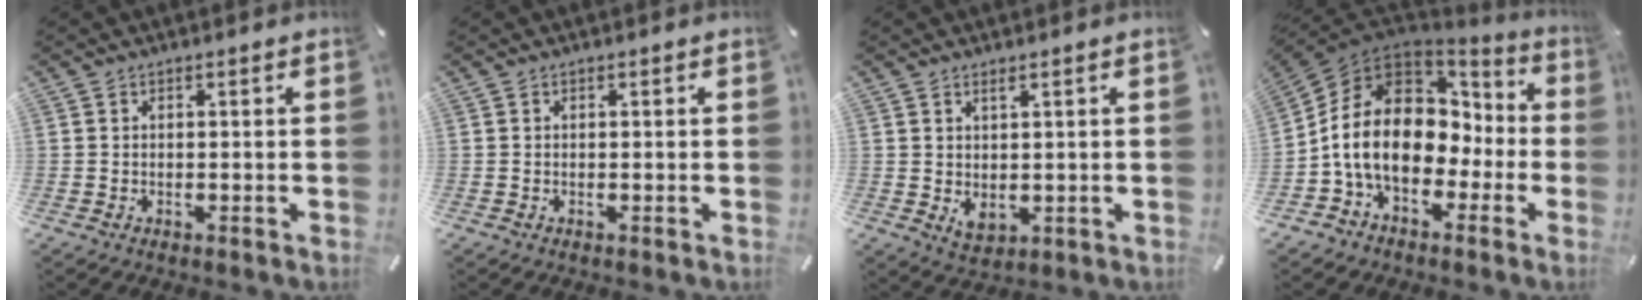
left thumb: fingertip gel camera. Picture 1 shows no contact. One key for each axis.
{"total": 0.0}
{"total": 3.1, "fx": 0.8, "fy": 1.9, "fz": 2.3, "tx": -0.041, "ty": -0.008, "tz": 0.014}
{"total": 16.7, "fx": -1.4, "fy": 12.7, "fz": 10.7, "tx": -0.227, "ty": 0.006, "tz": -0.028}